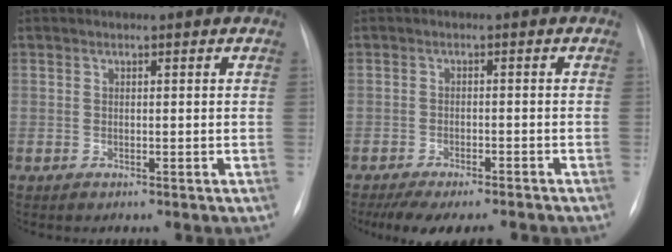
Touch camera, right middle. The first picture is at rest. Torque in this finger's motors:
{"motor_torque": [0.86, -0.86, 0.31, 0.12]}